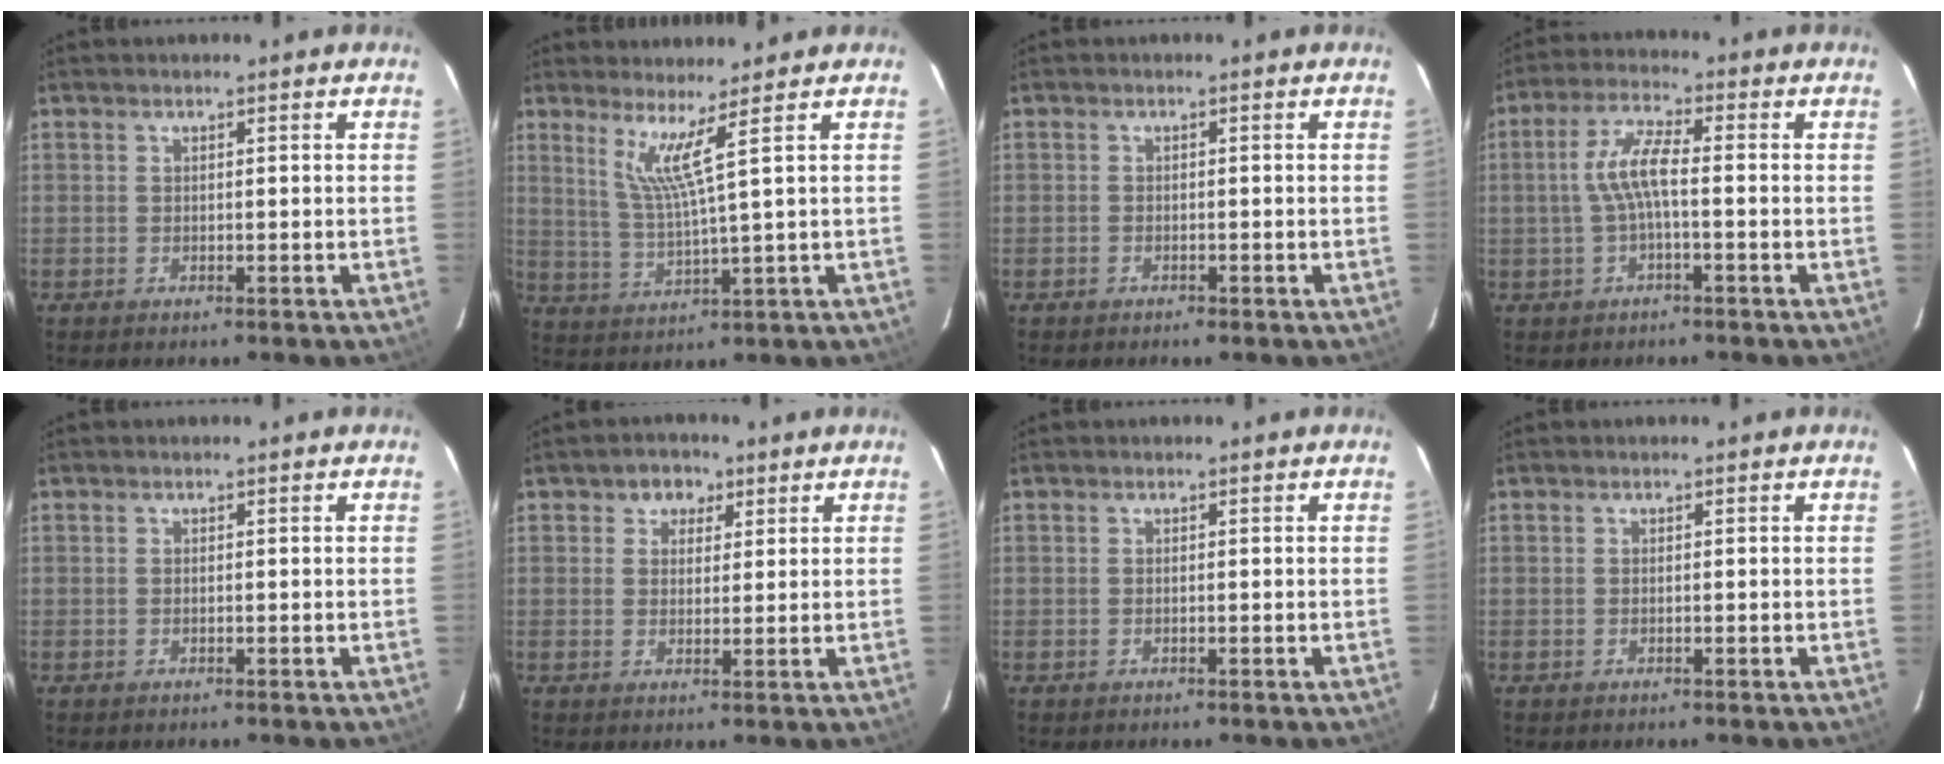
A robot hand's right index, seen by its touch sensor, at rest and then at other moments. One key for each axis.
{"total": 5.5, "fx": 3.4, "fy": -1.4, "fz": 4.2, "tx": -0.079, "ty": -0.010, "tz": 0.071}
{"total": 0.9, "fx": -0.7, "fy": 0.5, "fz": 0.2, "tx": -0.009, "ty": 0.001, "tz": -0.011}
{"total": 6.2, "fx": -0.8, "fy": 1.4, "fz": 6.0, "tx": -0.126, "ty": 0.011, "tz": -0.013}
{"total": 0.0}
{"total": 3.9, "fx": 1.8, "fy": 3.3, "fz": 1.0, "tx": -0.005, "ty": 0.009, "tz": 0.027}
{"total": 0.0}
{"total": 0.0}